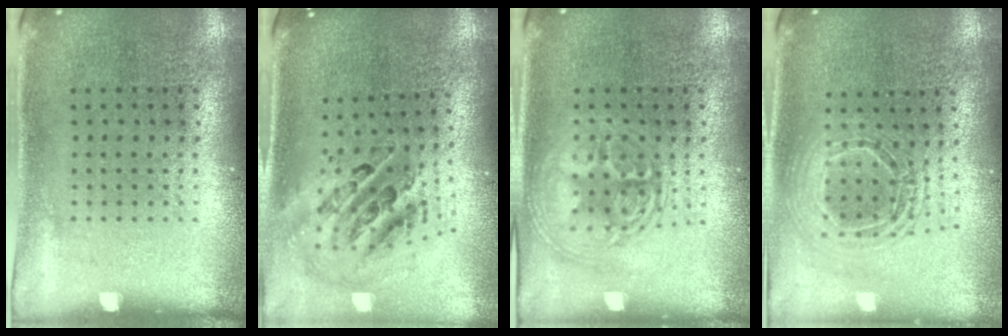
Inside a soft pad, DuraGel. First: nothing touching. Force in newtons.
{"total": 1.6, "press": 1.3, "slide": 0.9}
{"total": 2.6, "press": 2.6, "slide": 0.2}
{"total": 1.8, "press": 1.4, "slide": 1.0}